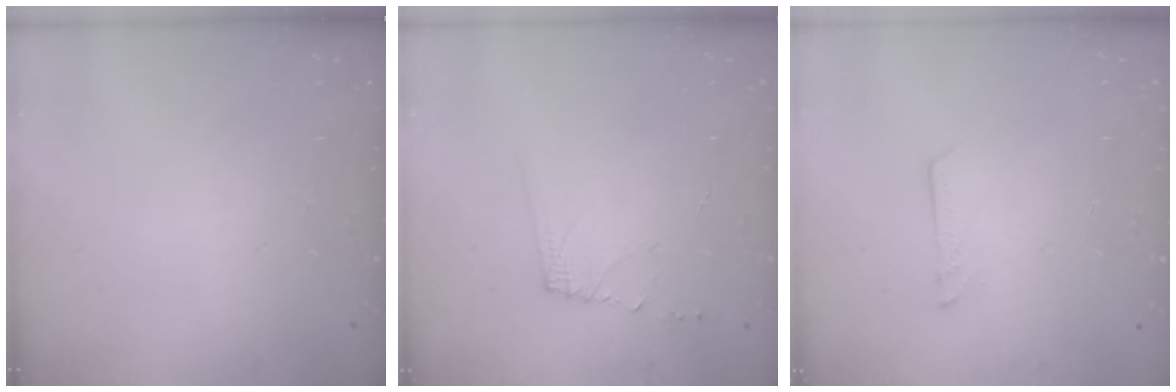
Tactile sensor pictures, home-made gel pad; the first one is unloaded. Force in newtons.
{"total": 5.8, "press": 5.8, "slide": 0.6}
{"total": 1.2, "press": 1.2, "slide": 0.1}